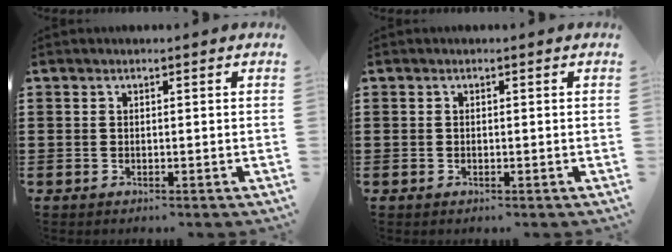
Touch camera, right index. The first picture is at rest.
{"total": 0.0}